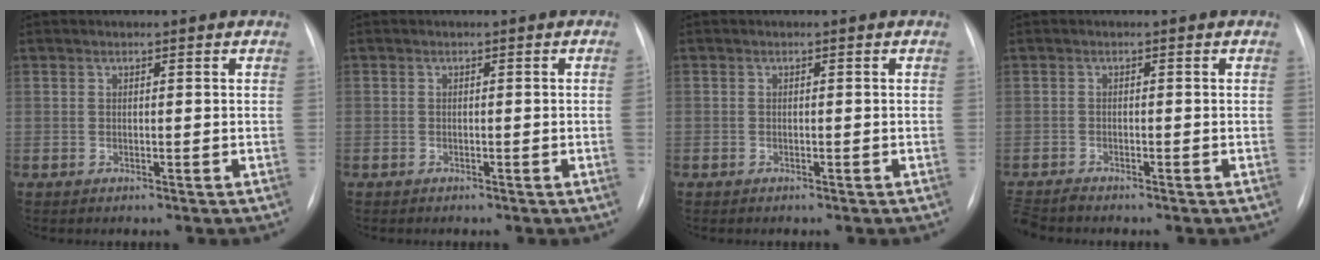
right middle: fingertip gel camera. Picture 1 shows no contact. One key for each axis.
{"total": 0.9, "fx": -0.1, "fy": -0.5, "fz": 0.7, "tx": 0.003, "ty": 0.004, "tz": -0.002}
{"total": 0.0}
{"total": 2.7, "fx": -2.6, "fy": 0.0, "fz": 0.6, "tx": -0.012, "ty": -0.010, "tz": -0.049}